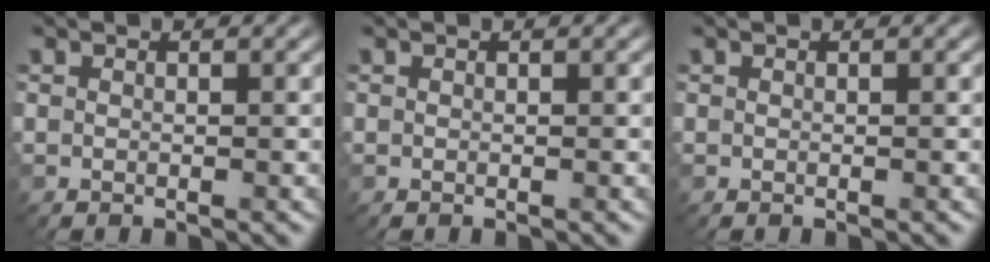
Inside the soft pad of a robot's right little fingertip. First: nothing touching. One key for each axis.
{"total": 0.0}
{"total": 0.0}